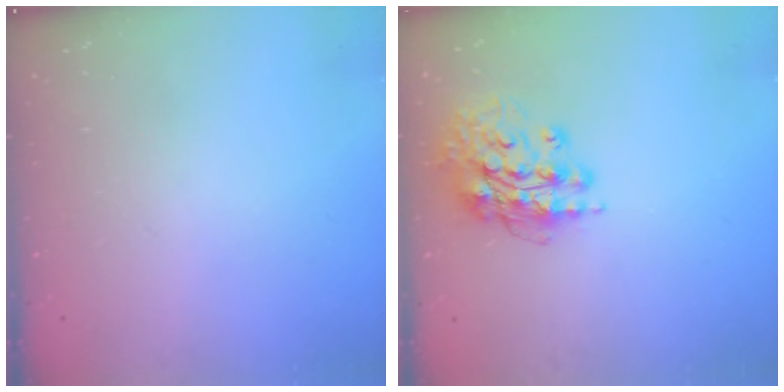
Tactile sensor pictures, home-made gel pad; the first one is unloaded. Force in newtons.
{"total": 15.0, "press": 14.9, "slide": 1.6}